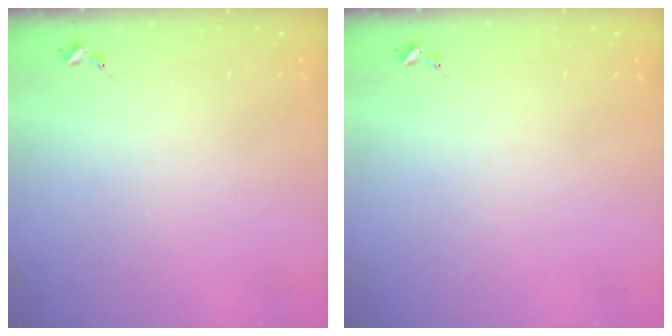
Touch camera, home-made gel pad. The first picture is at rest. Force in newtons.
{"total": 0.0}